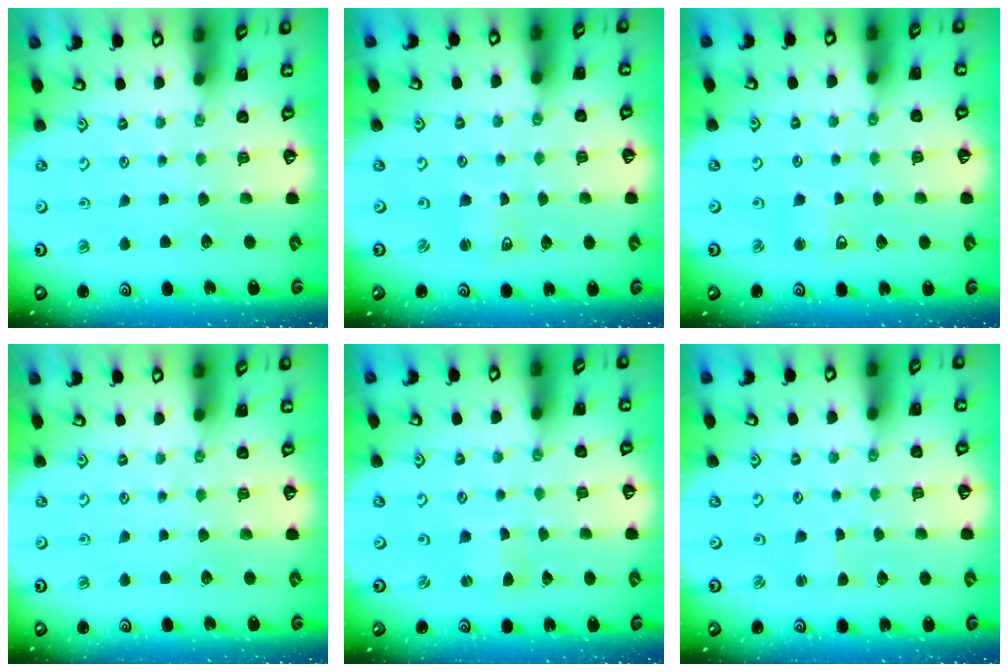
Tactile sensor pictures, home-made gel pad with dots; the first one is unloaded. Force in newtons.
{"total": 2.0, "press": 2.0, "slide": 0.3}
{"total": 3.5, "press": 3.4, "slide": 0.6}
{"total": 0.0}
{"total": 0.0}
{"total": 0.9, "press": 0.9, "slide": 0.2}